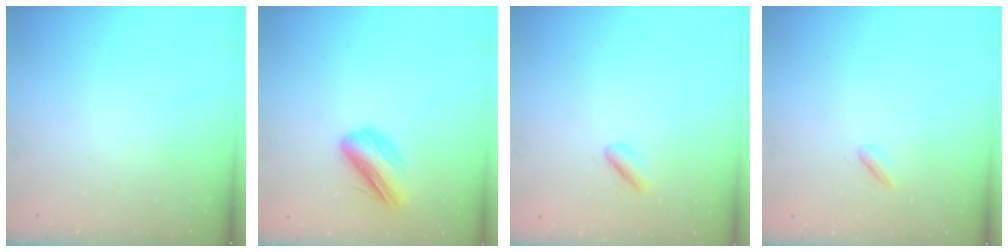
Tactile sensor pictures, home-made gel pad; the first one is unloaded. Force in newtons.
{"total": 9.9, "press": 9.8, "slide": 1.5}
{"total": 2.0, "press": 1.7, "slide": 1.1}
{"total": 1.9, "press": 1.8, "slide": 0.6}